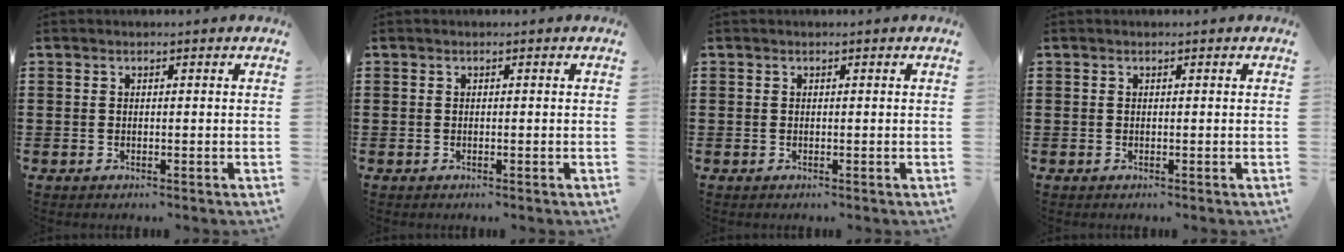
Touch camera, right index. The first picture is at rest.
{"total": 0.0}
{"total": 0.0}
{"total": 0.0}